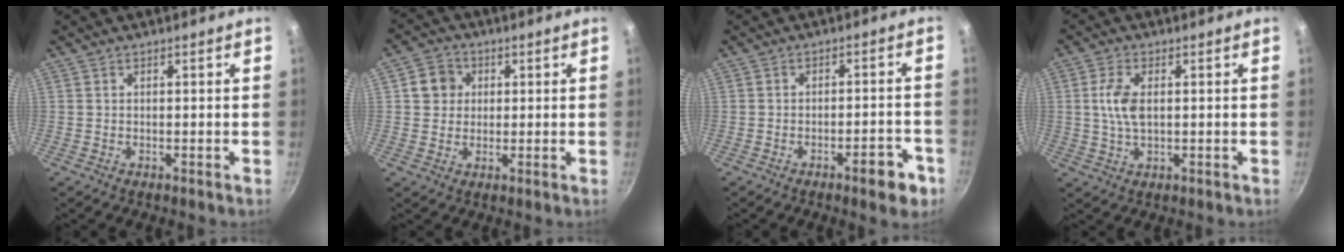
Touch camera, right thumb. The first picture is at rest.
{"total": 5.4, "force": [1.3, 5.0, 1.8], "torque": [0.003, 0.007, 0.013]}
{"total": 6.7, "force": [-3.6, 2.3, 5.2], "torque": [-0.049, 0.028, -0.040]}
{"total": 5.9, "force": [0.7, 3.2, 4.9], "torque": [-0.098, 0.005, 0.012]}